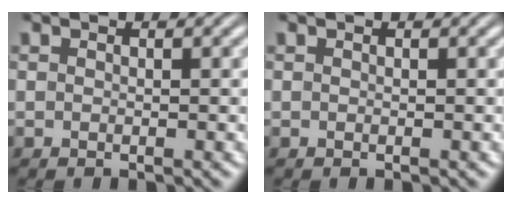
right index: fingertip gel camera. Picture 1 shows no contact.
{"total": 0.0}